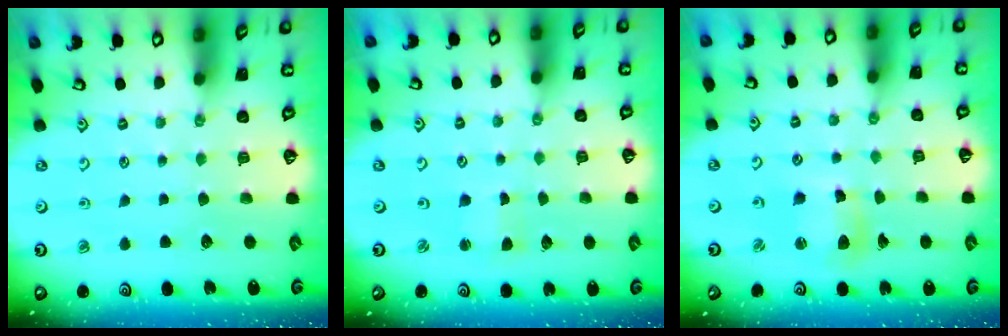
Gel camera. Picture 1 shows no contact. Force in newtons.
{"total": 2.2, "press": 2.2, "slide": 0.1}
{"total": 9.0, "press": 8.9, "slide": 1.4}